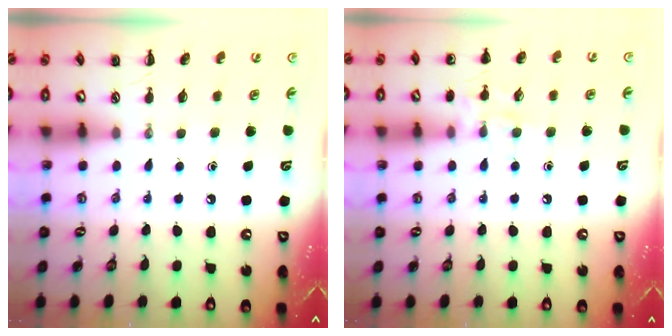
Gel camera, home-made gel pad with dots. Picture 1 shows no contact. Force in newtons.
{"total": 7.9, "press": 7.7, "slide": 1.9}